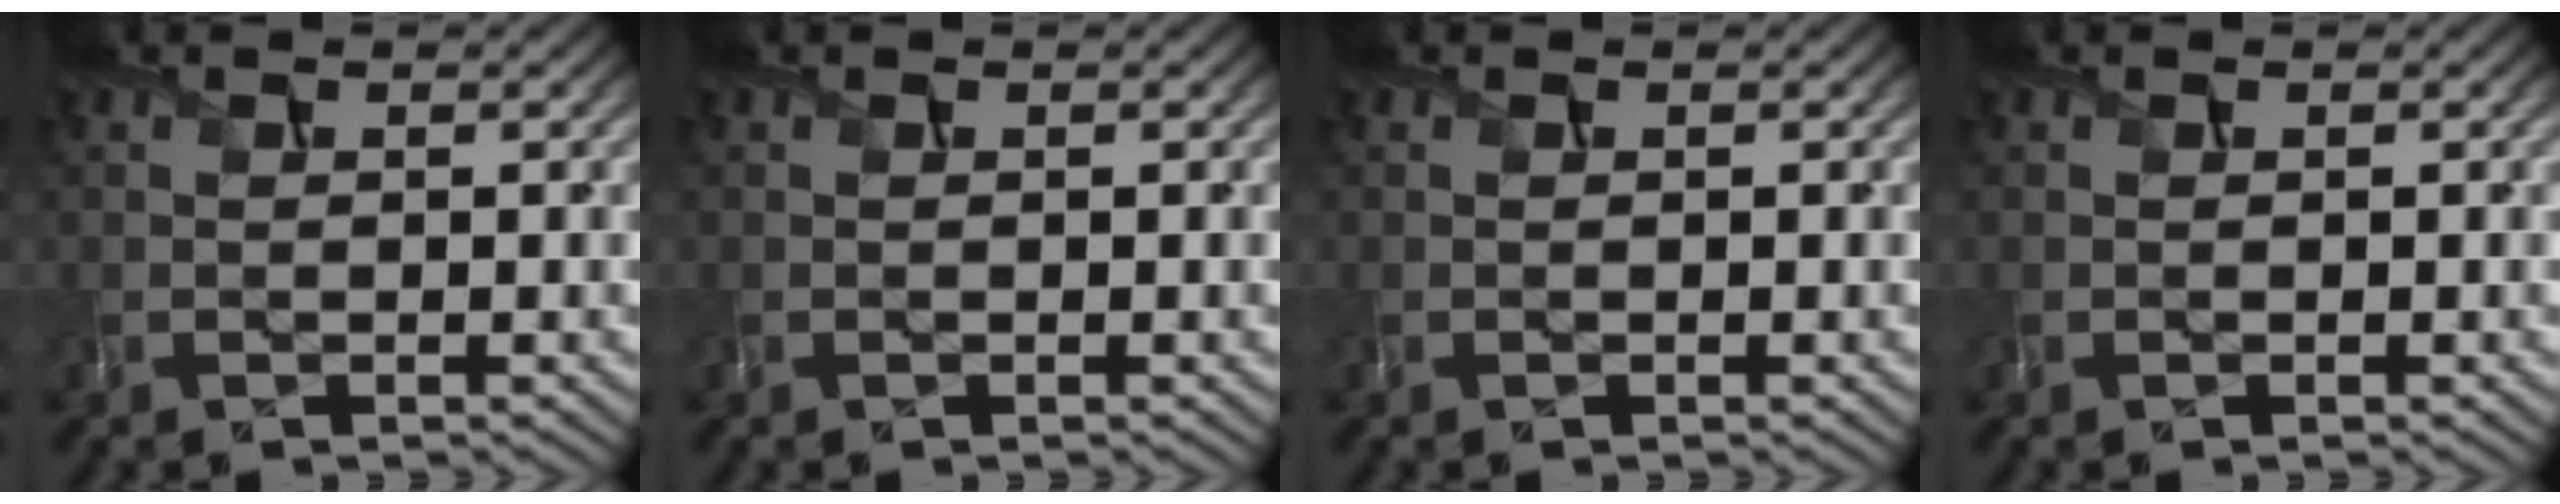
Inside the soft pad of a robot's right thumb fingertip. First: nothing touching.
{"total": 0.0}
{"total": 0.0}
{"total": 0.0}